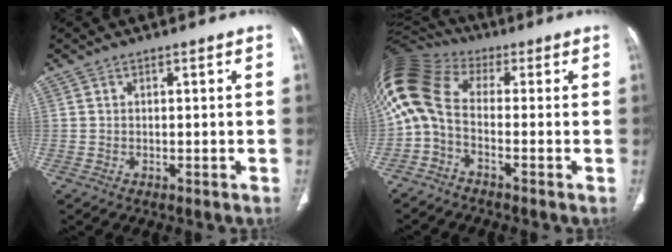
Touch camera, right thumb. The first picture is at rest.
{"total": 12.6, "force": [-1.5, 7.9, 9.8], "torque": [-0.212, 0.062, -0.041]}